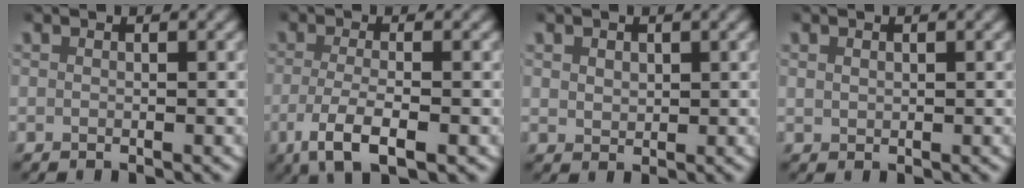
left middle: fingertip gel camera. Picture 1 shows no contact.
{"total": 4.9, "force": [-2.3, 1.5, 4.0], "torque": [-0.084, -0.015, -0.032]}
{"total": 1.4, "force": [0.7, 1.1, 0.6], "torque": [-0.012, -0.006, 0.021]}
{"total": 0.6, "force": [0.3, 0.5, 0.2], "torque": [-0.006, -0.001, 0.011]}